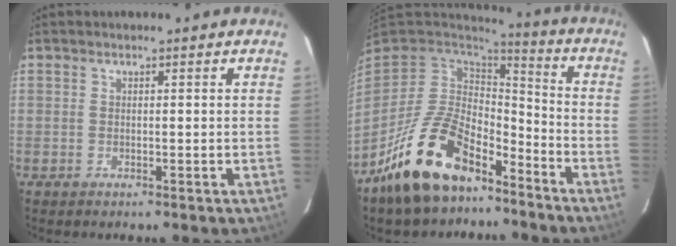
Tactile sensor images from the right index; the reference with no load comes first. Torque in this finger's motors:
{"motor_torque": [1.08, -1.06, 1.06, 0.21]}